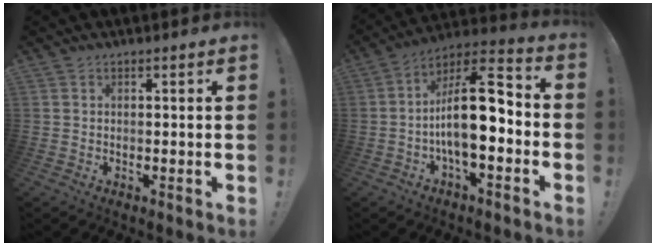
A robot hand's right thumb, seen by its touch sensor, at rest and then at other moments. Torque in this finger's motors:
{"motor_torque": [2.24, 2.77, 1.59, -1.17, 0.13]}